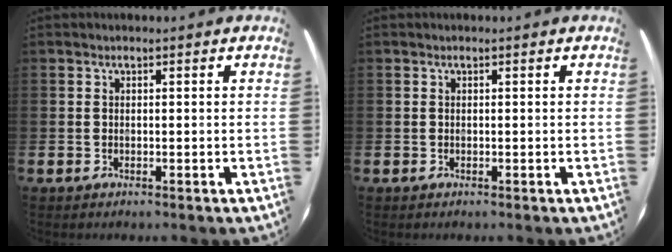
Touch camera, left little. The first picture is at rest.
{"total": 0.0}